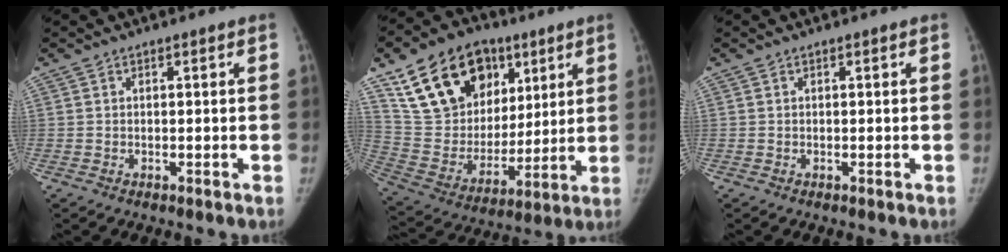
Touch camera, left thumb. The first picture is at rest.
{"total": 23.5, "force": [12.0, 16.0, 12.3], "torque": [-0.190, -0.020, 0.220]}
{"total": 0.0}